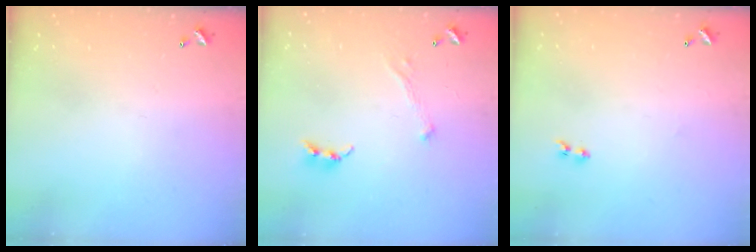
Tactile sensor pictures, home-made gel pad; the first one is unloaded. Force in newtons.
{"total": 0.8, "press": 0.7, "slide": 0.4}
{"total": 2.0, "press": 1.7, "slide": 1.0}